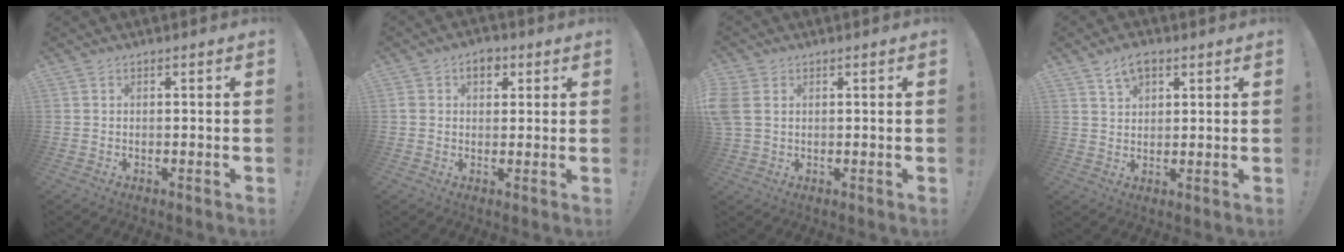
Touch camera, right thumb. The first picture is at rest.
{"total": 5.1, "force": [1.8, 3.9, 2.8], "torque": [-0.037, 0.002, 0.030]}
{"total": 5.3, "force": [1.1, 4.1, 3.2], "torque": [-0.079, 0.010, 0.027]}
{"total": 5.7, "force": [3.4, 3.5, 2.9], "torque": [-0.050, -0.008, 0.064]}